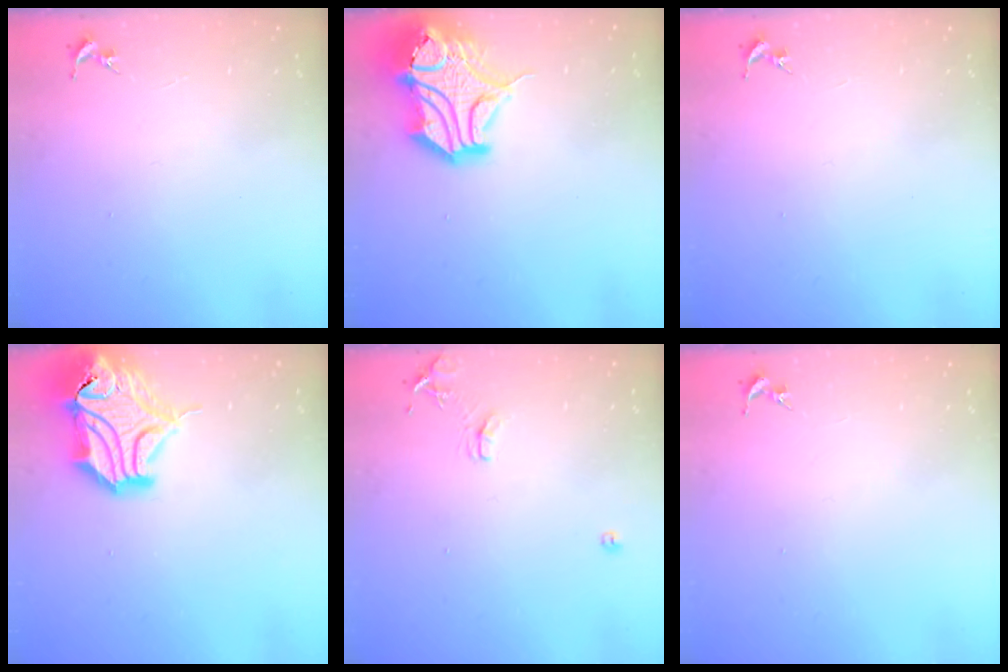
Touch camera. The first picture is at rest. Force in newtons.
{"total": 19.2, "press": 19.0, "slide": 3.0}
{"total": 0.0}
{"total": 20.0, "press": 19.8, "slide": 2.7}
{"total": 8.6, "press": 8.6, "slide": 0.8}
{"total": 0.0}